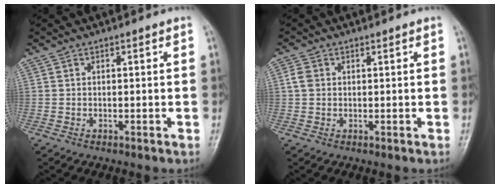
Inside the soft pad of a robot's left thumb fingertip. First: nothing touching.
{"total": 2.2, "force": [0.5, 1.7, 1.3], "torque": [-0.023, 0.005, 0.008]}